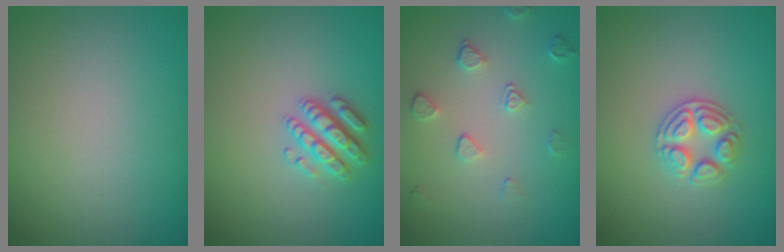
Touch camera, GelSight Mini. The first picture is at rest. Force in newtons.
{"total": 2.6, "press": 2.6, "slide": 0.5}
{"total": 2.0, "press": 1.3, "slide": 1.5}
{"total": 2.6, "press": 2.5, "slide": 0.5}